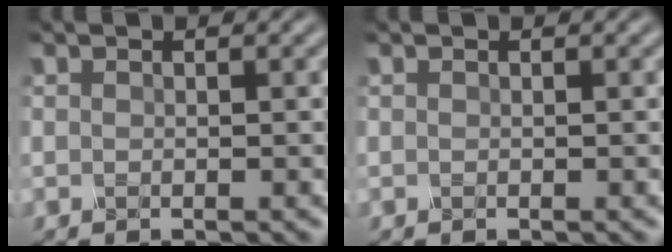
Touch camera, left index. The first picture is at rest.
{"total": 0.0}